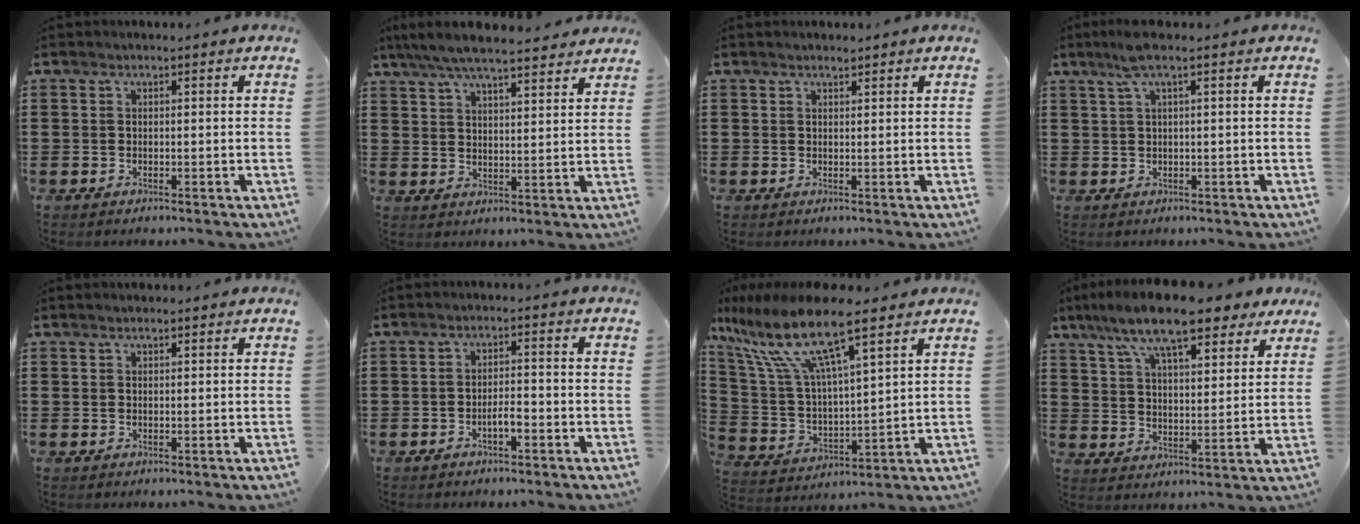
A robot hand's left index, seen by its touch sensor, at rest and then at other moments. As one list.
[{"total": 6.3, "force": [5.7, 0.5, 2.7], "torque": [-0.070, -0.019, 0.101]}, {"total": 0.8, "force": [0.8, 0.1, 0.3], "torque": [-0.006, 0.000, 0.015]}, {"total": 3.2, "force": [1.5, 0.1, 2.8], "torque": [-0.063, -0.002, 0.024]}, {"total": 0.7, "force": [0.6, 0.1, 0.3], "torque": [-0.005, 0.001, 0.013]}, {"total": 2.7, "force": [-1.4, 0.7, 2.1], "torque": [-0.039, 0.006, -0.027]}, {"total": 12.3, "force": [8.7, 2.2, 8.5], "torque": [-0.199, -0.045, 0.146]}, {"total": 12.4, "force": [9.6, 2.5, 7.4], "torque": [-0.166, -0.024, 0.167]}]